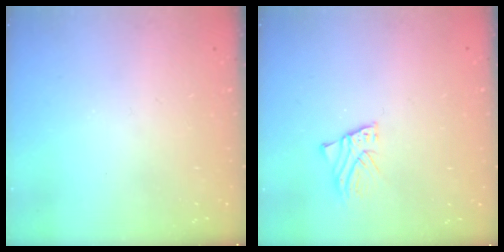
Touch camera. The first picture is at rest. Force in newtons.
{"total": 1.7, "press": 1.7, "slide": 0.1}